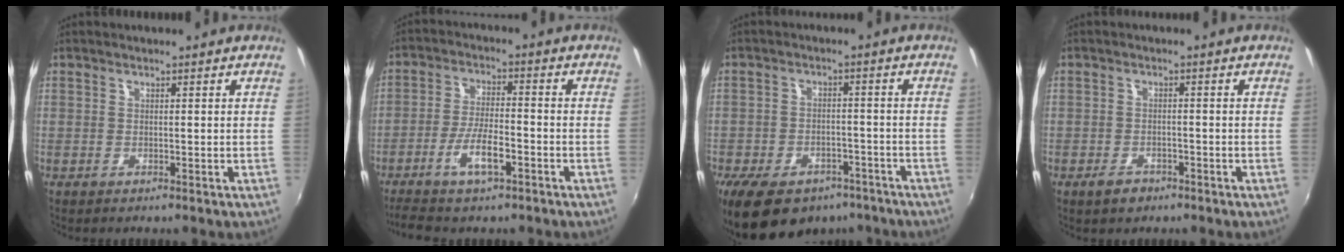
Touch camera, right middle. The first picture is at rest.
{"total": 8.3, "force": [-5.2, 2.0, 6.1], "torque": [-0.136, -0.003, -0.096]}
{"total": 16.7, "force": [-11.8, 9.0, 7.8], "torque": [-0.175, -0.009, -0.164]}
{"total": 2.8, "force": [-2.0, 1.6, 1.1], "torque": [-0.027, -0.001, -0.031]}